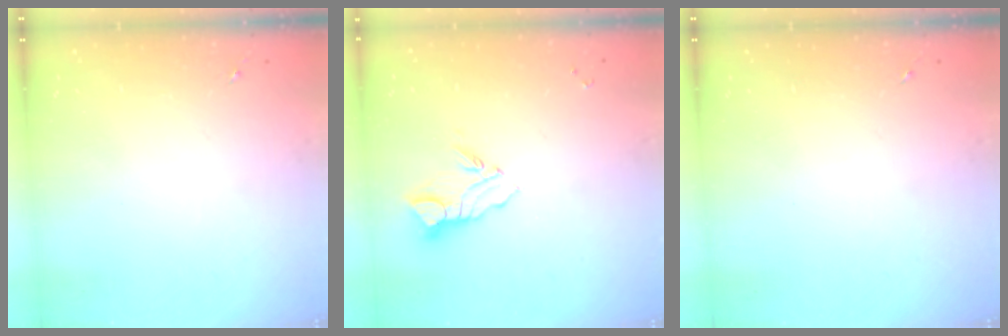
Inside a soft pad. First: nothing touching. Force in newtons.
{"total": 6.9, "press": 6.9, "slide": 0.7}
{"total": 0.0}